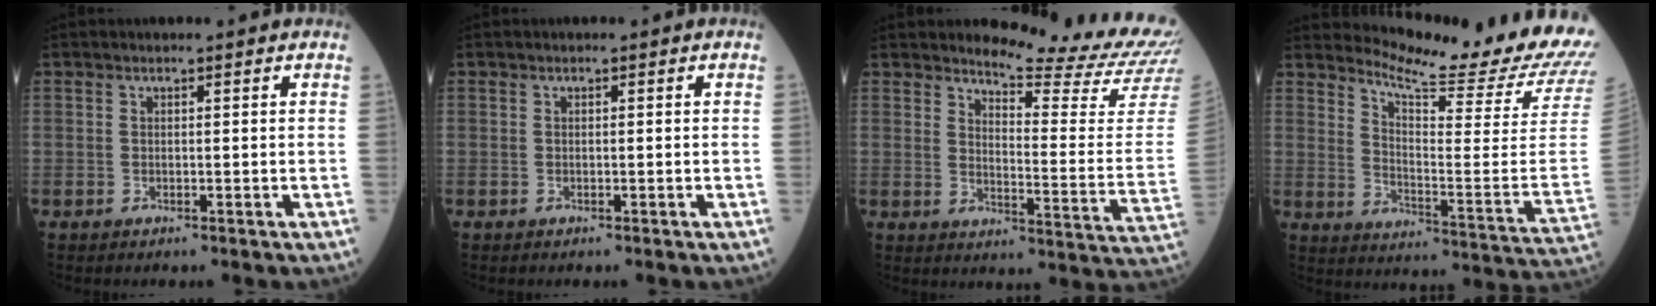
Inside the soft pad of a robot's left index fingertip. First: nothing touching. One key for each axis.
{"total": 0.0}
{"total": 16.5, "fx": 15.8, "fy": -0.8, "fz": 4.5, "tx": -0.068, "ty": -0.134, "tz": 0.178}
{"total": 20.1, "fx": 19.1, "fy": -1.3, "fz": 5.9, "tx": -0.114, "ty": -0.138, "tz": 0.242}